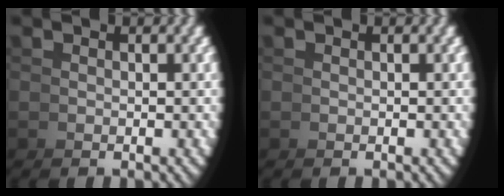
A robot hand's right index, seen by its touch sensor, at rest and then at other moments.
{"total": 0.0}